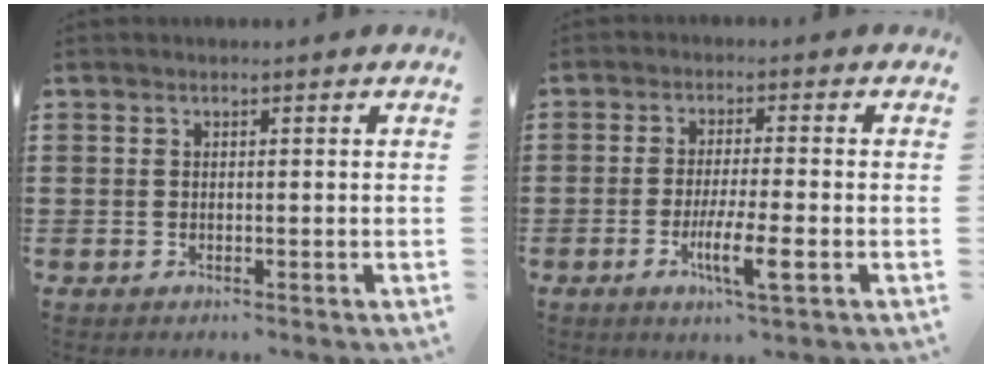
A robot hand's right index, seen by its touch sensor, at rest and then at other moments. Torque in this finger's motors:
{"motor_torque": [1.55, -0.52, 0.60, 0.17]}